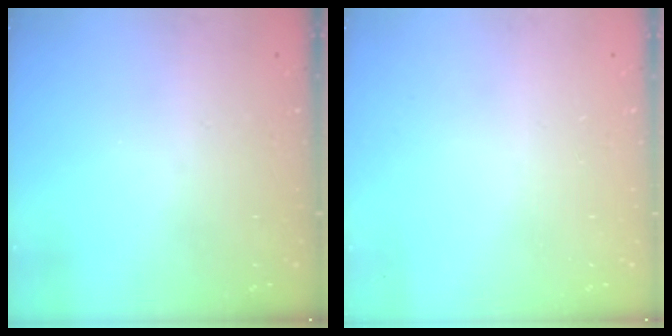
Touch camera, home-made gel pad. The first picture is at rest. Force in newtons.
{"total": 0.0}